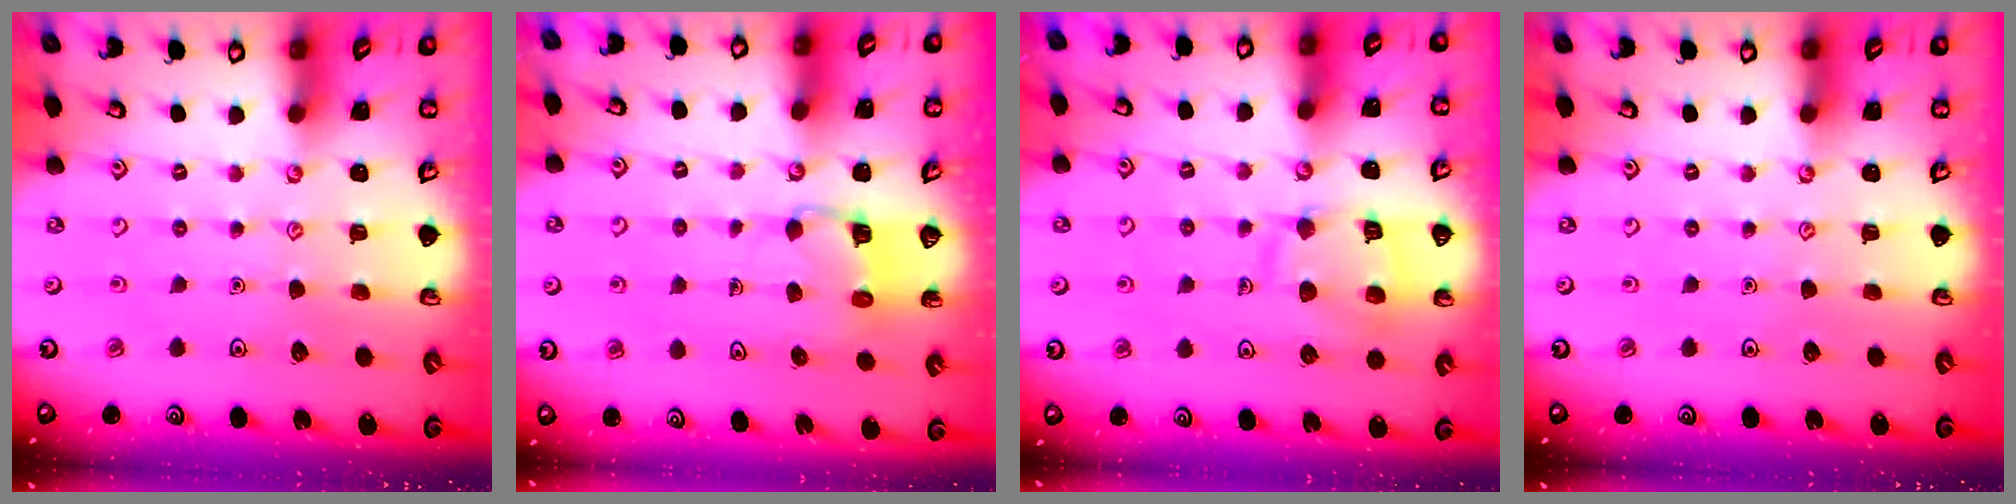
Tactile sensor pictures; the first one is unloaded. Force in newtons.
{"total": 4.2, "press": 4.2, "slide": 0.3}
{"total": 13.1, "press": 13.0, "slide": 1.4}
{"total": 0.0}